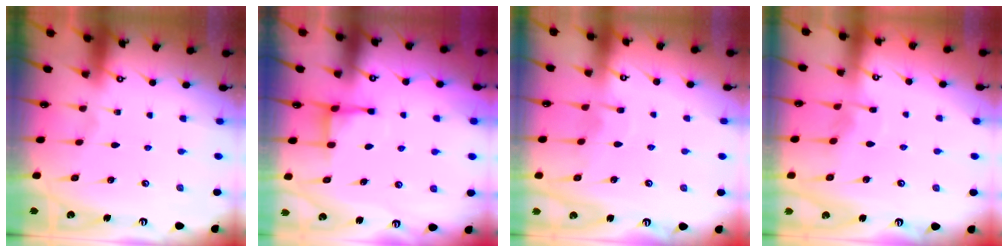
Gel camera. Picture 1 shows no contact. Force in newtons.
{"total": 4.4, "press": 4.3, "slide": 0.7}
{"total": 7.4, "press": 7.4, "slide": 0.5}
{"total": 3.7, "press": 3.7, "slide": 0.4}